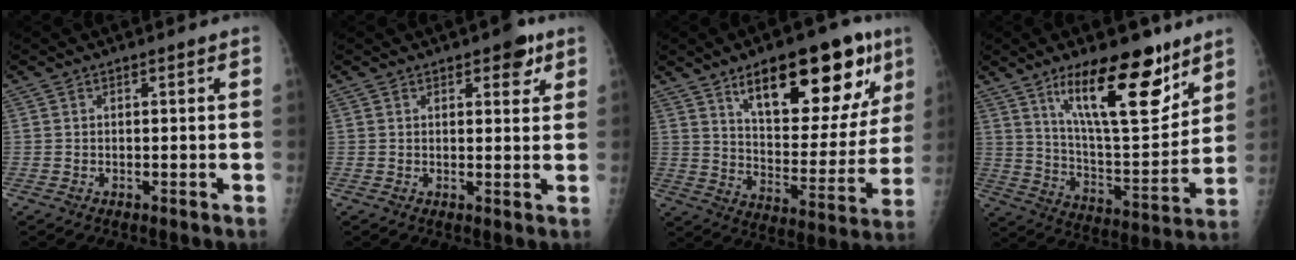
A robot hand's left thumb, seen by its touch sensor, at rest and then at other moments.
{"total": 4.4, "force": [2.5, 2.1, 2.9], "torque": [-0.017, -0.009, 0.028]}
{"total": 23.9, "force": [12.6, 9.6, 17.8], "torque": [-0.207, -0.041, 0.193]}
{"total": 20.3, "force": [12.3, 6.8, 14.7], "torque": [-0.191, -0.076, 0.211]}